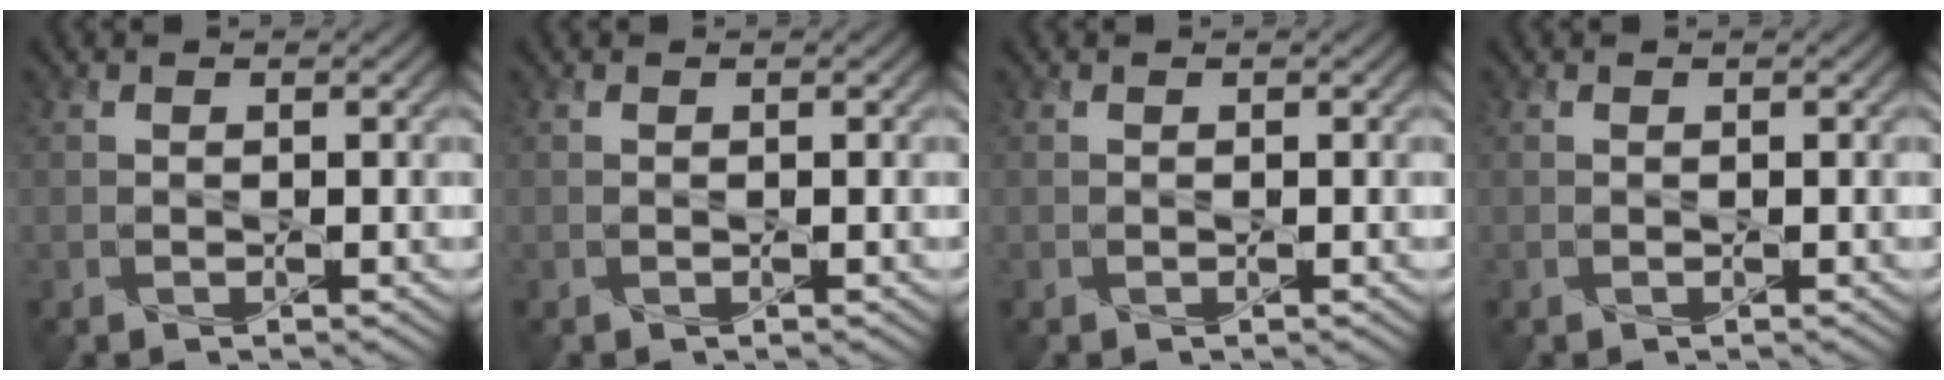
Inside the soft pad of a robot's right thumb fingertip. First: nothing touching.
{"total": 0.0}
{"total": 0.0}
{"total": 0.0}